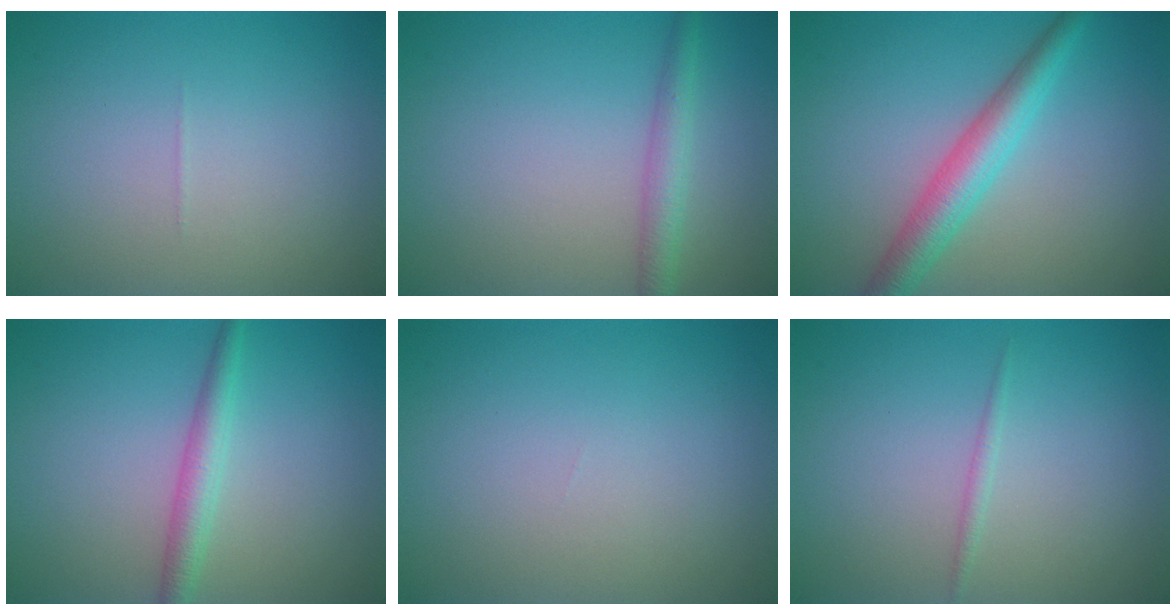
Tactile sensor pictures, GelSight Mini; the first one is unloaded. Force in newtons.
{"total": 2.5, "press": 2.5, "slide": 0.1}
{"total": 4.3, "press": 4.3, "slide": 0.0}
{"total": 2.5, "press": 2.5, "slide": 0.0}
{"total": 0.0}
{"total": 0.7, "press": 0.7, "slide": 0.0}